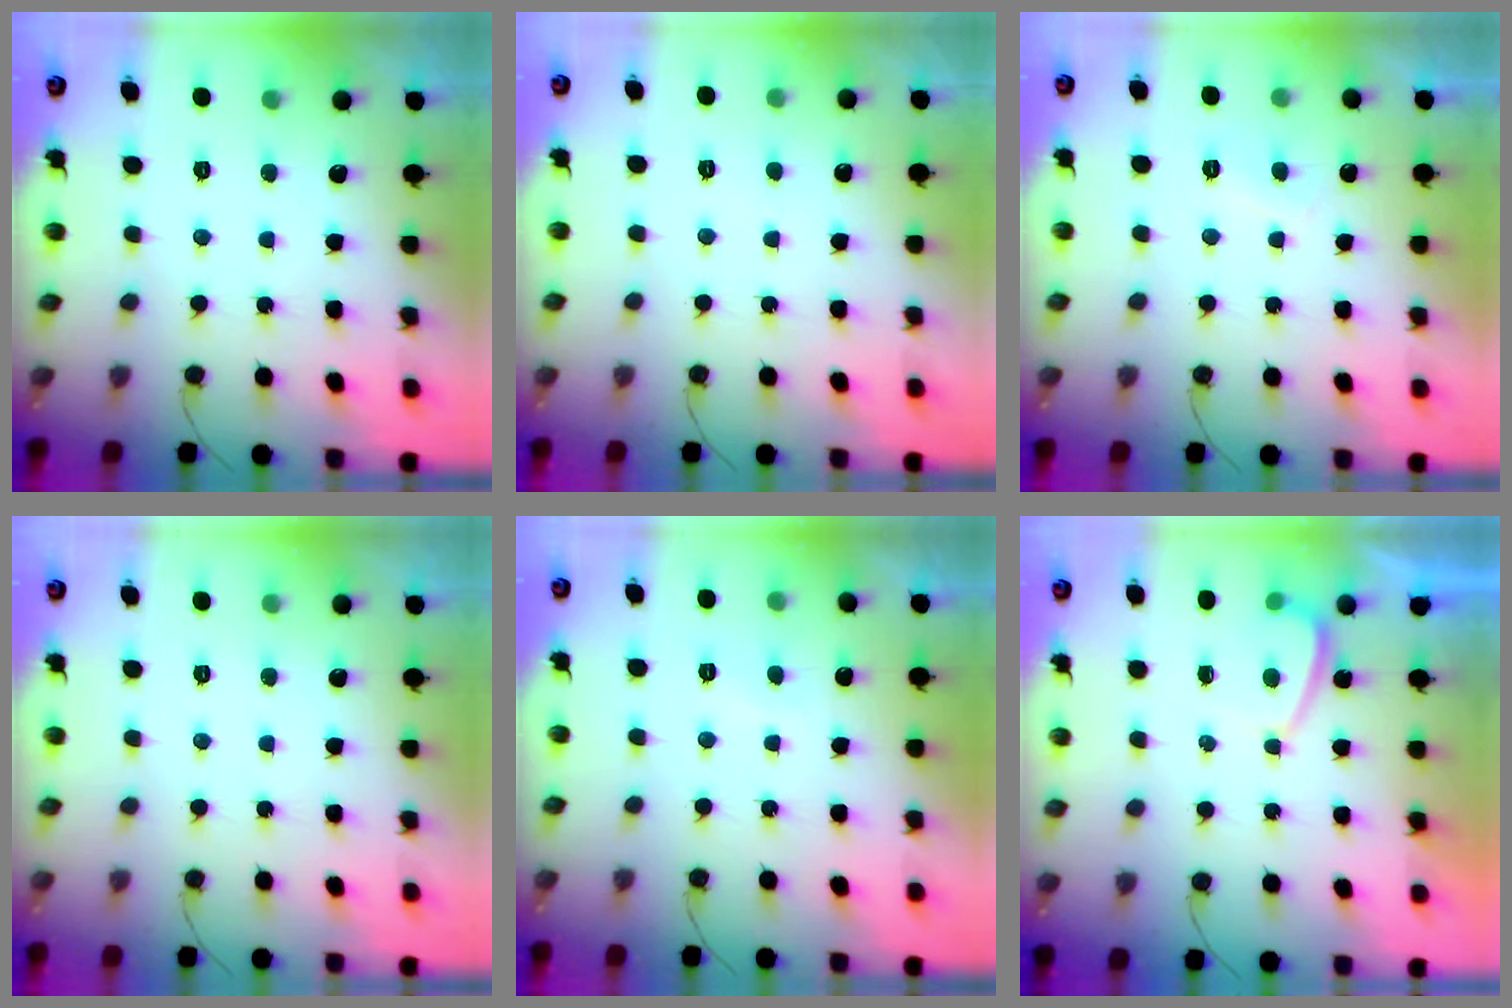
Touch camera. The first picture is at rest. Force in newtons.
{"total": 2.8, "press": 2.8, "slide": 0.3}
{"total": 2.3, "press": 2.2, "slide": 0.7}
{"total": 0.0}
{"total": 1.3, "press": 1.1, "slide": 0.5}
{"total": 1.8, "press": 1.7, "slide": 0.6}